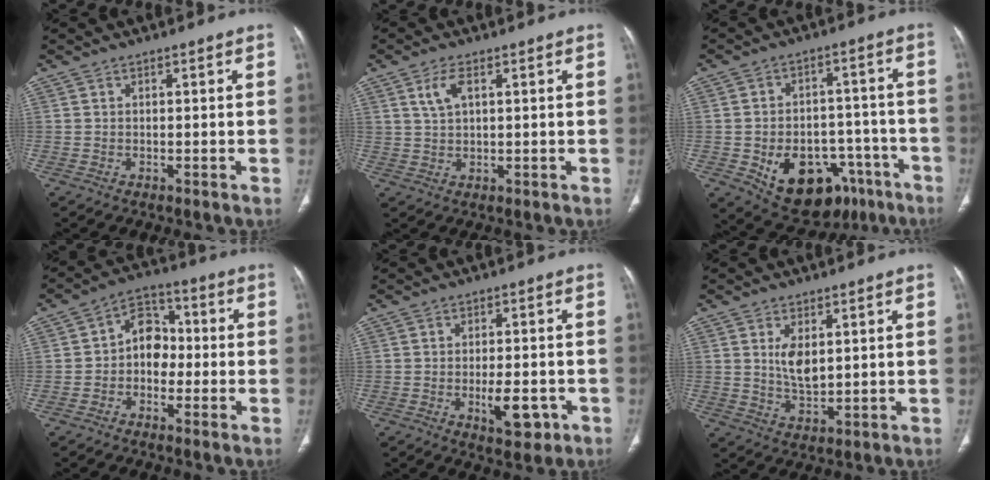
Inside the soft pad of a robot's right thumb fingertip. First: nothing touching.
{"total": 4.0, "force": [1.7, 1.9, 3.1], "torque": [-0.063, 0.002, 0.036]}
{"total": 18.5, "force": [-8.7, 12.3, 10.8], "torque": [-0.129, 0.052, -0.111]}
{"total": 8.0, "force": [-0.9, 6.1, 5.1], "torque": [-0.043, 0.031, -0.032]}
{"total": 6.5, "force": [-2.4, 2.9, 5.3], "torque": [-0.064, 0.005, -0.028]}
{"total": 5.6, "force": [1.6, 3.0, 4.5], "torque": [-0.073, -0.015, 0.036]}